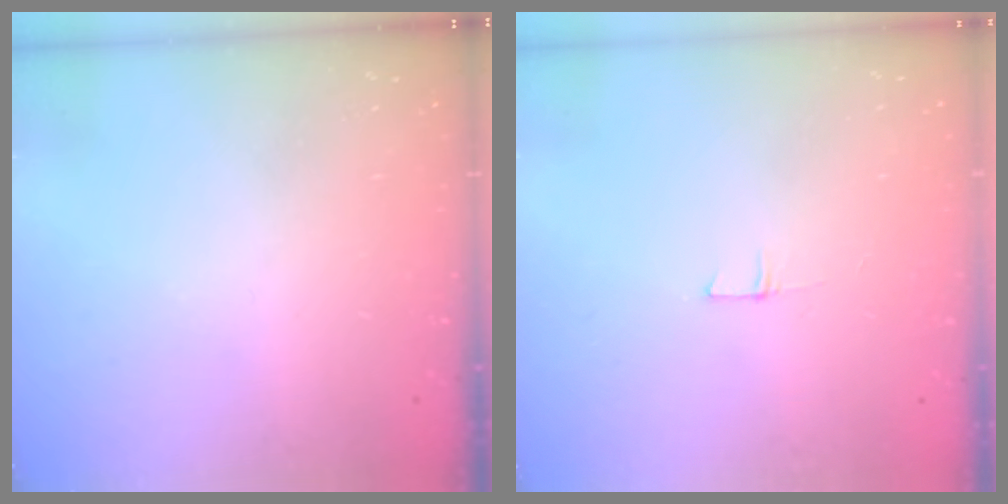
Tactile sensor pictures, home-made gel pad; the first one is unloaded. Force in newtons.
{"total": 5.1, "press": 5.1, "slide": 0.4}